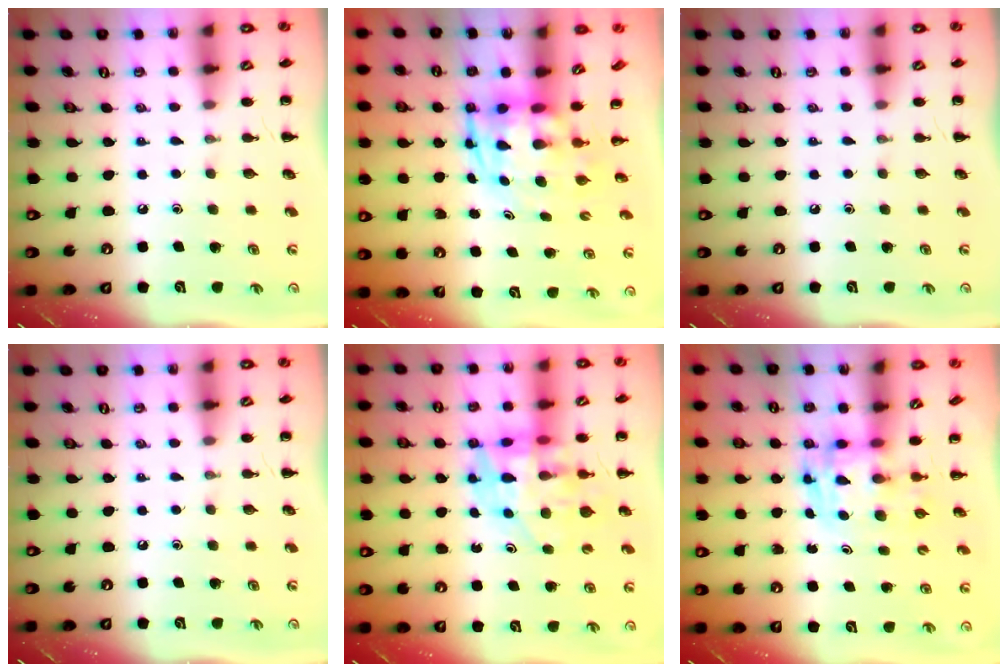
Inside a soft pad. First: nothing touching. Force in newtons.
{"total": 3.9, "press": 3.6, "slide": 1.4}
{"total": 0.0}
{"total": 0.0}
{"total": 11.2, "press": 10.8, "slide": 3.1}
{"total": 3.6, "press": 3.5, "slide": 0.6}